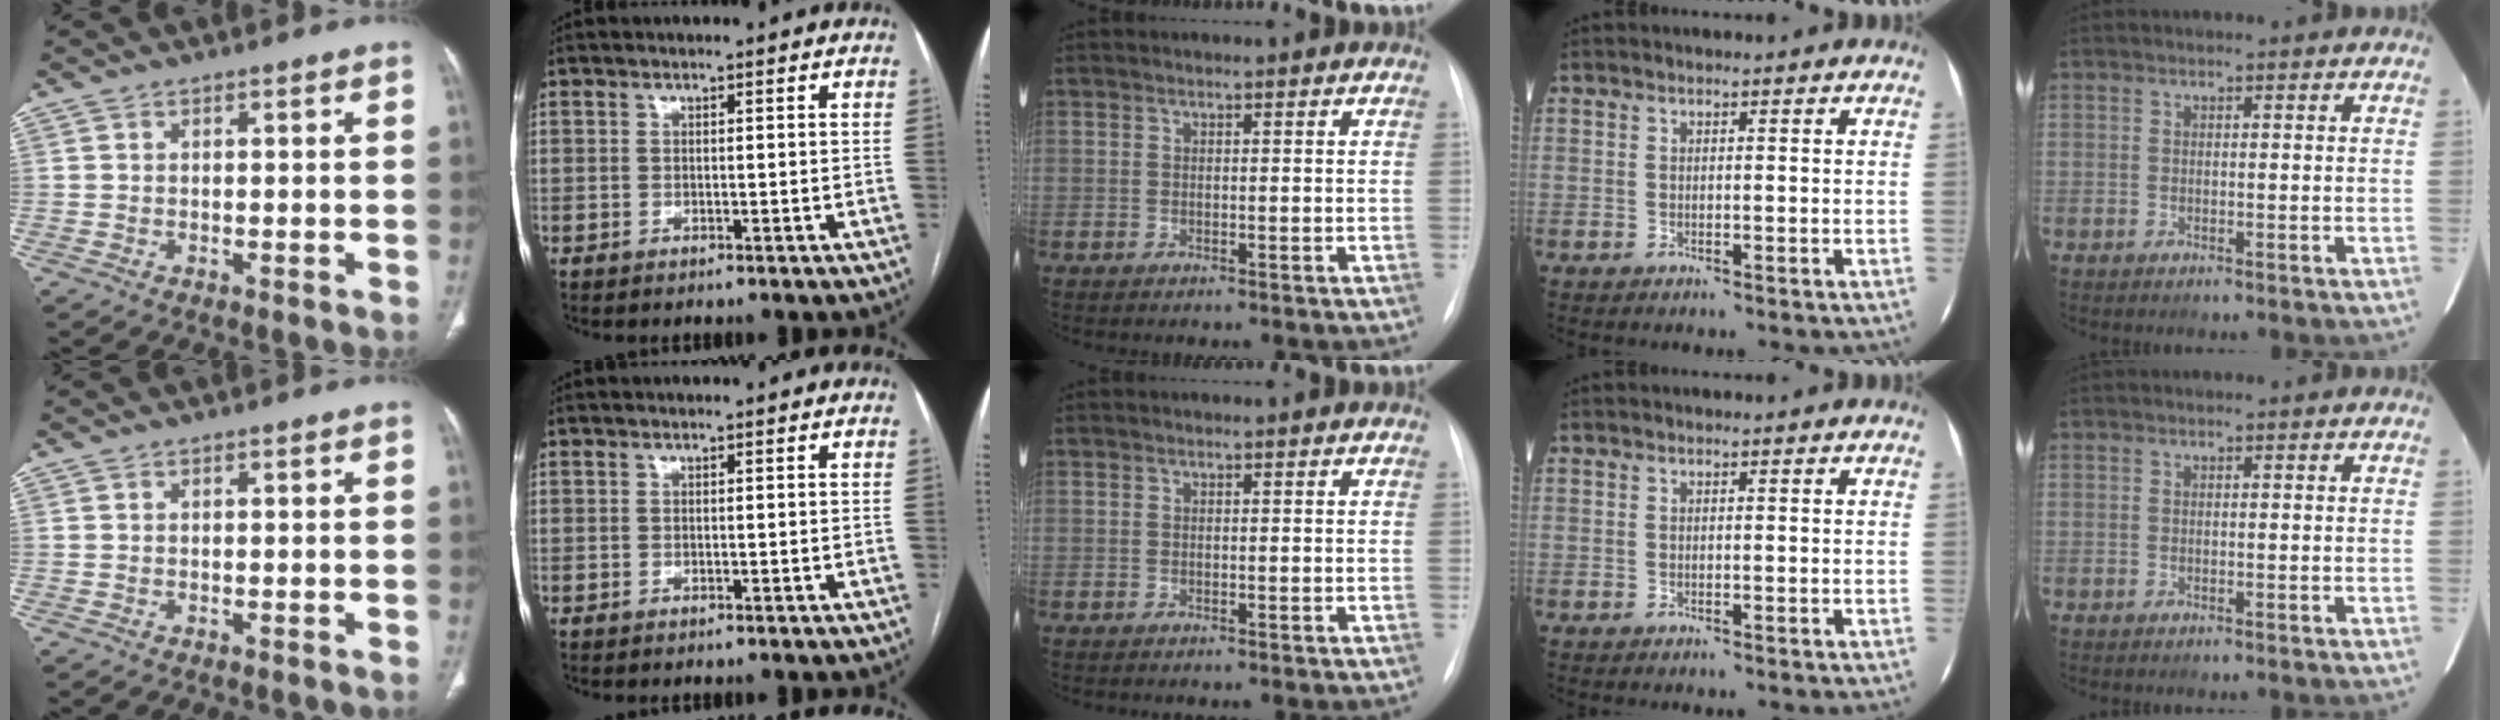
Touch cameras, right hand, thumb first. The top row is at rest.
{}